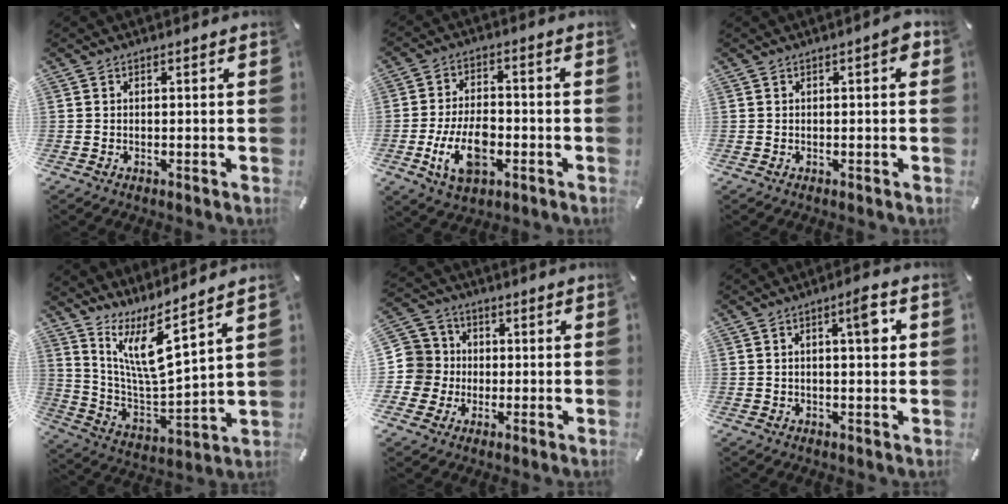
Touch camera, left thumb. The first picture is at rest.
{"total": 11.3, "force": [-3.6, 6.6, 8.5], "torque": [-0.170, 0.004, -0.062]}
{"total": 2.5, "force": [0.2, 0.9, 2.4], "torque": [-0.036, 0.006, -0.001]}
{"total": 11.9, "force": [8.6, 1.9, 7.9], "torque": [-0.181, -0.067, 0.149]}
{"total": 8.7, "force": [-0.8, 8.6, 0.6], "torque": [-0.028, 0.011, -0.011]}
{"total": 6.3, "force": [1.7, 1.6, 5.9], "torque": [-0.076, -0.009, 0.017]}